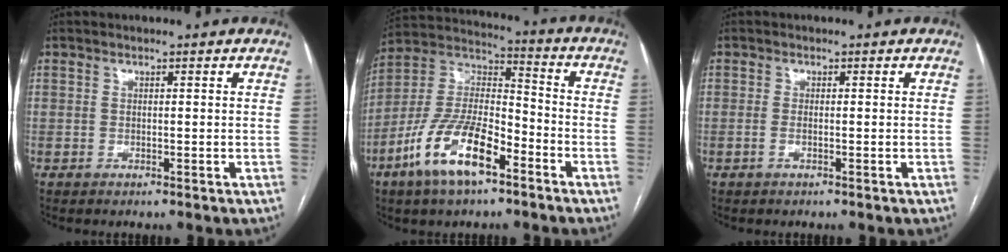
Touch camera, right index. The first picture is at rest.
{"total": 15.1, "force": [-8.1, 5.0, 11.7], "torque": [-0.241, 0.003, -0.150]}
{"total": 0.9, "force": [-0.4, 0.2, 0.8], "torque": [-0.018, 0.000, -0.008]}